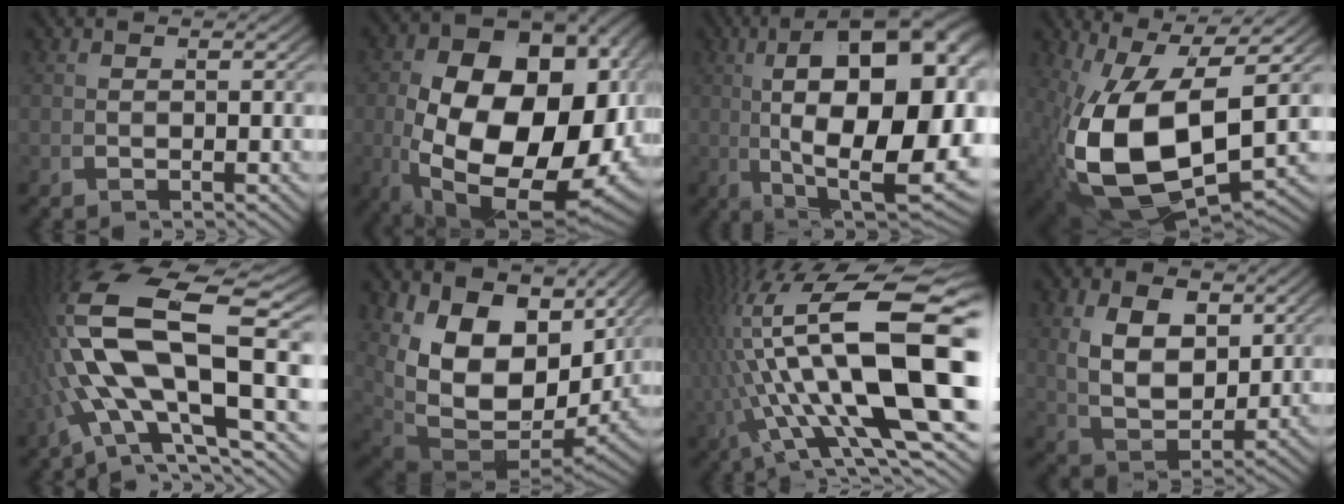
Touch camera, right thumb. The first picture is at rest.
{"total": 25.6, "force": [-3.5, 16.3, 19.4], "torque": [-0.352, -0.077, -0.024]}
{"total": 22.7, "force": [0.8, 12.4, 19.0], "torque": [-0.300, -0.037, 0.021]}
{"total": 16.9, "force": [-1.4, 10.3, 13.3], "torque": [-0.294, -0.061, 0.004]}
{"total": 11.5, "force": [0.3, 5.5, 10.1], "torque": [-0.228, -0.015, 0.009]}
{"total": 14.9, "force": [0.7, 9.8, 11.2], "torque": [-0.250, -0.050, 0.029]}
{"total": 16.9, "force": [1.0, 7.9, 14.9], "torque": [-0.286, -0.029, 0.017]}
{"total": 7.5, "force": [0.9, 5.0, 5.5], "torque": [-0.114, -0.018, 0.011]}